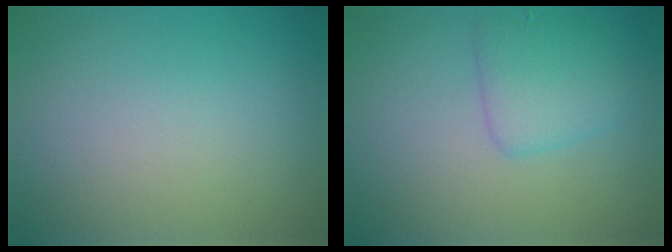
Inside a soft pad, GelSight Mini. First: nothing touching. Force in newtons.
{"total": 2.9, "press": 2.9, "slide": 0.1}